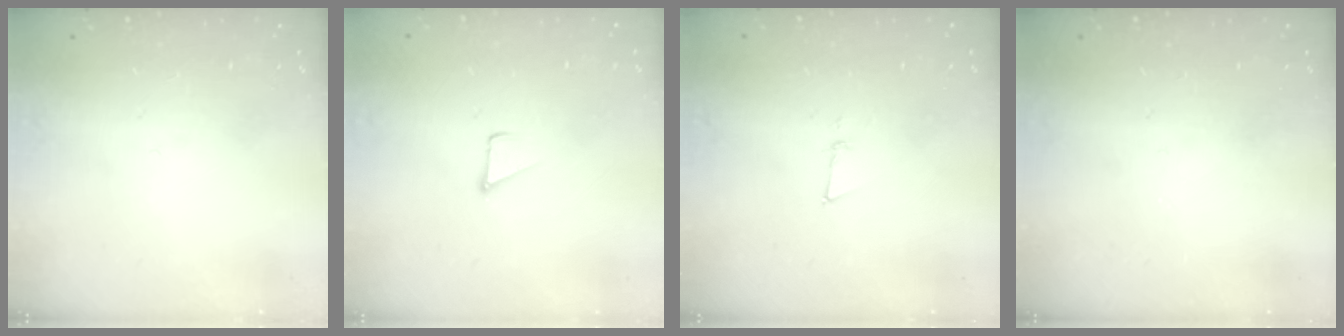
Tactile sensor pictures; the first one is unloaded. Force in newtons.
{"total": 1.7, "press": 1.7, "slide": 0.1}
{"total": 3.9, "press": 3.8, "slide": 0.9}
{"total": 0.0}